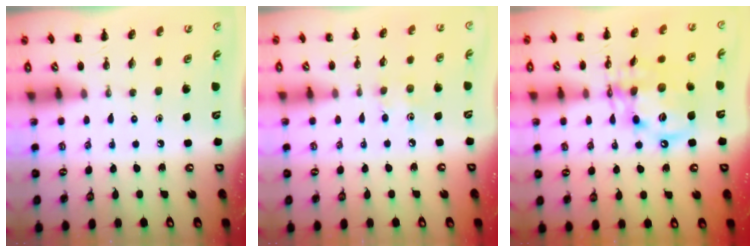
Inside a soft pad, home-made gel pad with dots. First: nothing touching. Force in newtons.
{"total": 4.4, "press": 4.3, "slide": 1.1}
{"total": 13.2, "press": 12.9, "slide": 2.4}